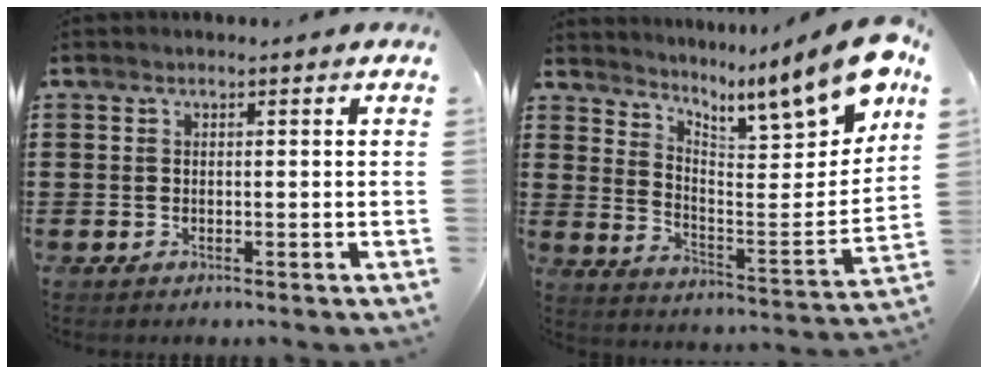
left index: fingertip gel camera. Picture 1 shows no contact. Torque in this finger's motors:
{"motor_torque": [1.82, -0.32, 0.76, 0.21]}